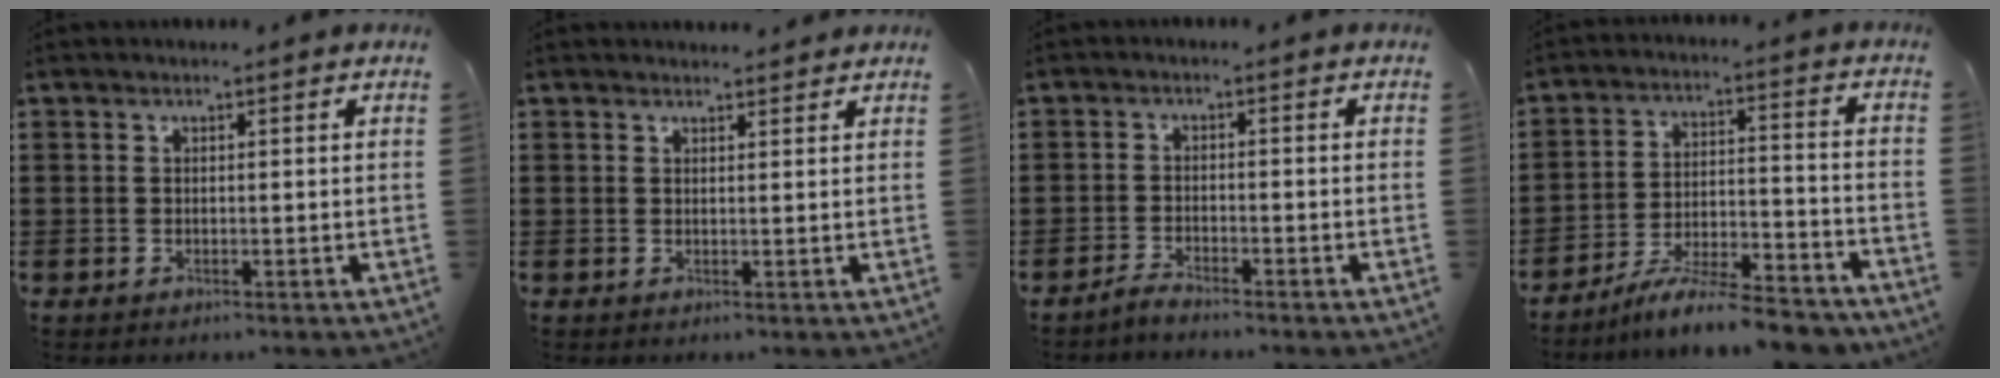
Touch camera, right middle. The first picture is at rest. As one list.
[{"total": 1.4, "force": [1.3, 0.3, 0.1], "torque": [0.004, -0.001, 0.024]}, {"total": 1.9, "force": [-1.8, -0.1, 0.6], "torque": [-0.021, -0.003, -0.037]}, {"total": 8.7, "force": [-8.1, 0.3, 3.3], "torque": [-0.052, 0.010, -0.153]}]